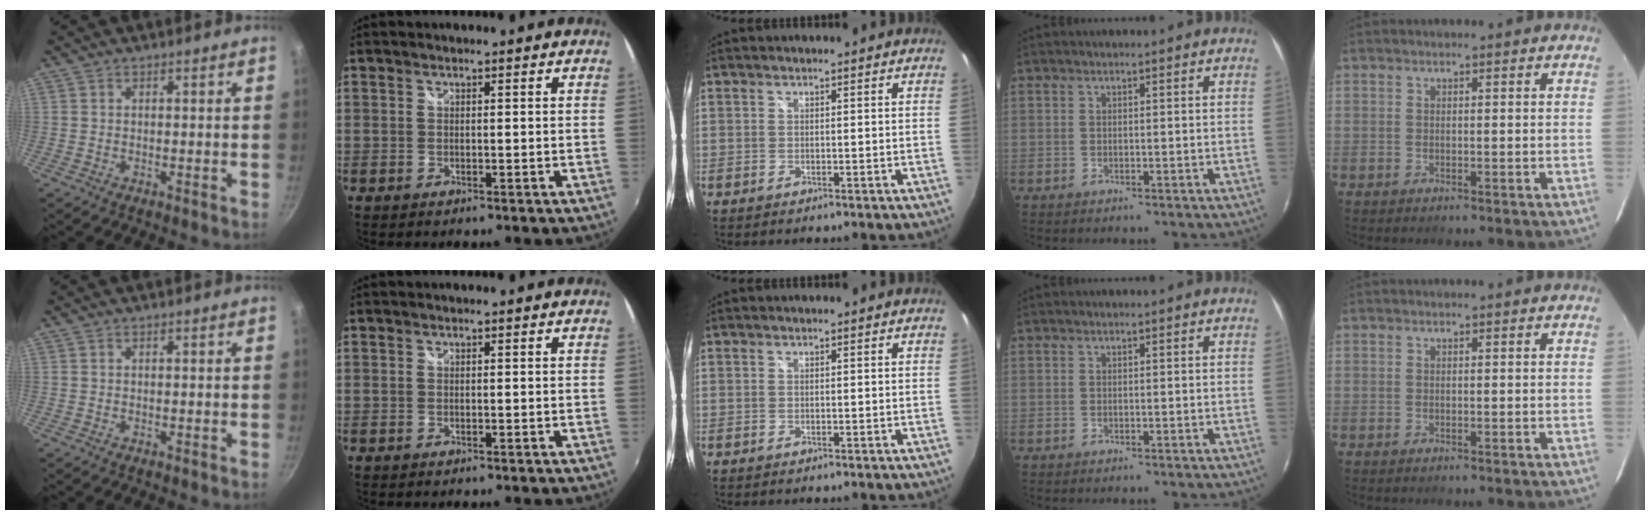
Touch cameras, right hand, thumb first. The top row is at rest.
{}